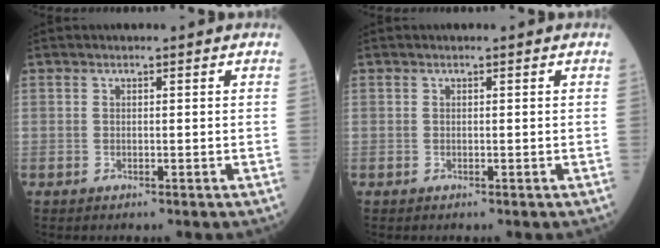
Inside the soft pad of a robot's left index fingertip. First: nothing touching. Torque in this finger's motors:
{"motor_torque": [-0.08, 0.15, 0.00, 0.00]}